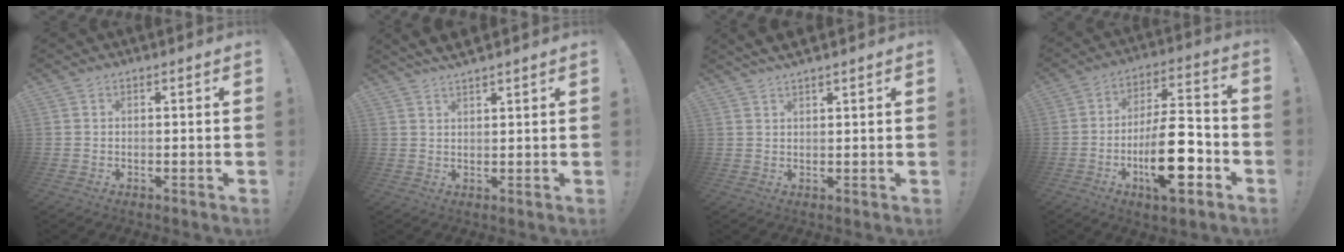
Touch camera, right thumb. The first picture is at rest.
{"total": 3.8, "force": [3.4, 0.1, 1.8], "torque": [-0.037, -0.015, 0.062]}
{"total": 3.2, "force": [2.6, 0.3, 1.7], "torque": [-0.026, -0.012, 0.047]}
{"total": 19.4, "force": [-6.3, 7.1, 16.9], "torque": [-0.287, 0.025, -0.101]}